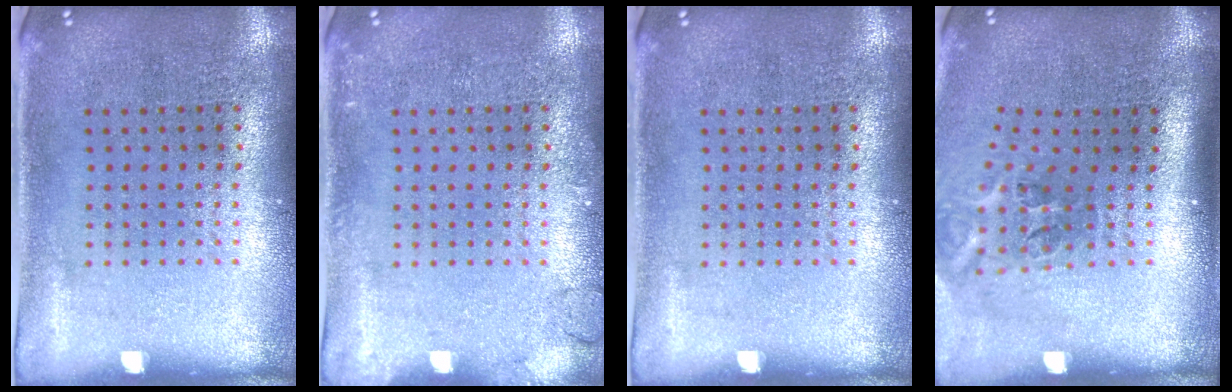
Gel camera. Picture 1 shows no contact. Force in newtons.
{"total": 1.2, "press": 1.1, "slide": 0.2}
{"total": 0.0}
{"total": 2.2, "press": 1.4, "slide": 1.7}